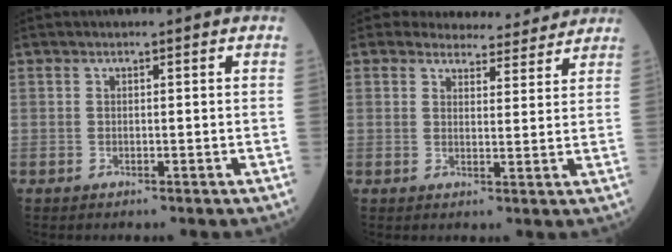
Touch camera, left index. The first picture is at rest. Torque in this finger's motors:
{"motor_torque": [0.80, -1.04, 0.00, 0.00]}